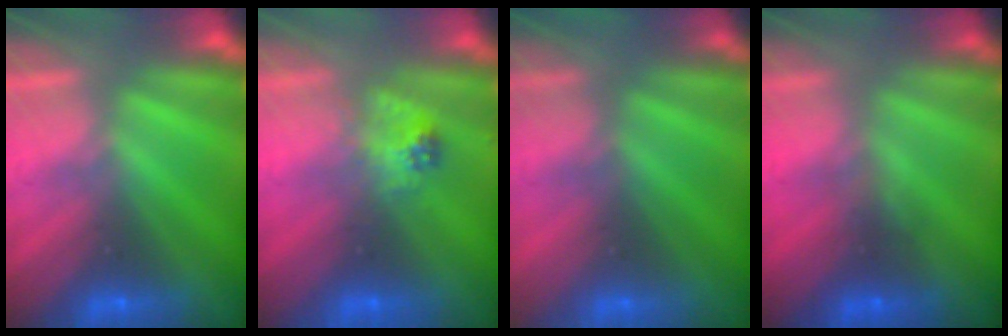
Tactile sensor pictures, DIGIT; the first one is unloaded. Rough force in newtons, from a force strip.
{"total": 2.3}
{"total": 2.4}
{"total": 1.2}